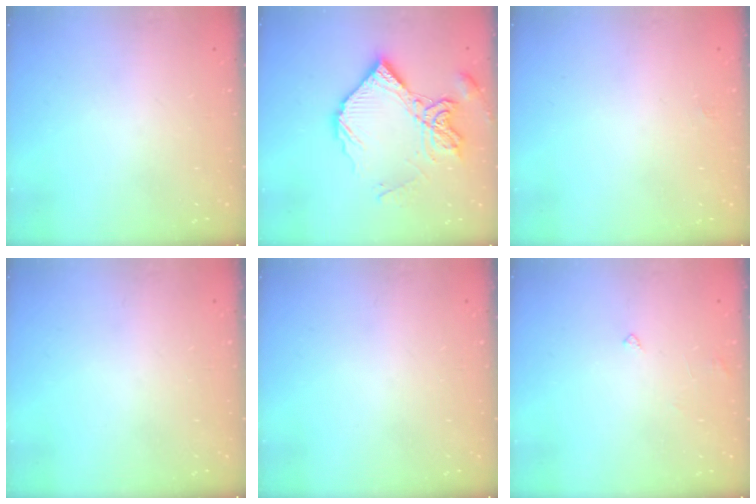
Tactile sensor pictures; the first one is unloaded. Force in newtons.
{"total": 15.8, "press": 15.7, "slide": 1.4}
{"total": 1.9, "press": 1.9, "slide": 0.3}
{"total": 0.0}
{"total": 0.0}
{"total": 3.0, "press": 3.0, "slide": 0.2}